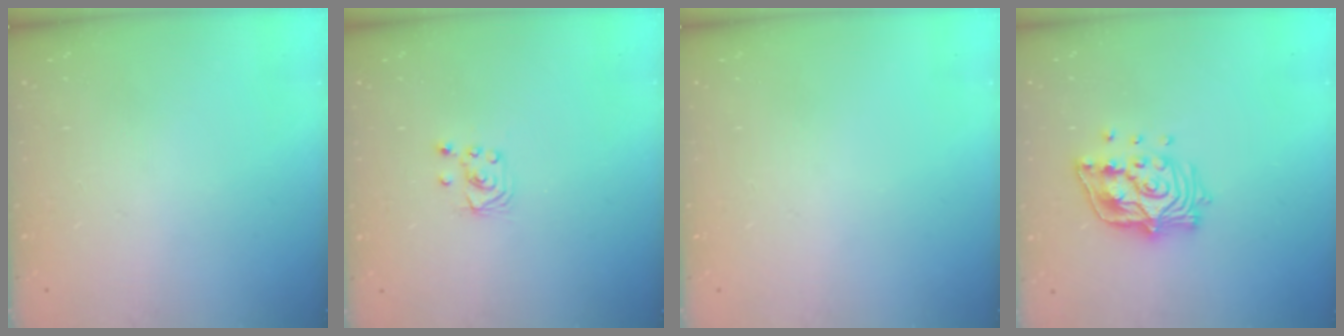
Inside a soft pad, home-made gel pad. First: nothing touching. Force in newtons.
{"total": 2.7, "press": 2.7, "slide": 0.2}
{"total": 0.0}
{"total": 14.7, "press": 14.6, "slide": 1.4}